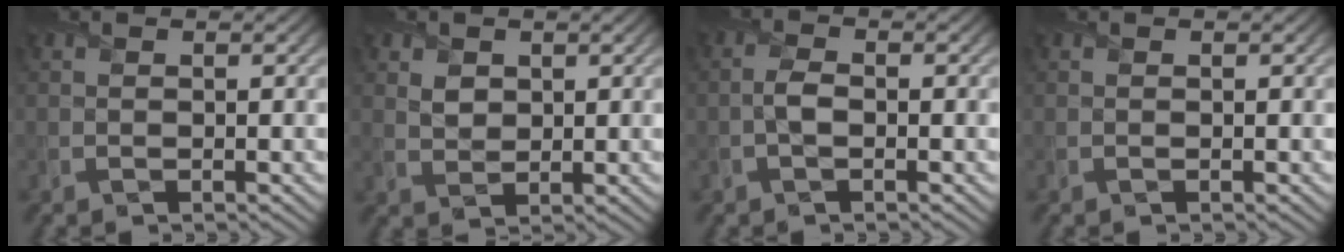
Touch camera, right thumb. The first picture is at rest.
{"total": 2.1, "force": [0.9, 1.7, 0.6], "torque": [-0.016, -0.005, 0.021]}
{"total": 1.7, "force": [-0.8, 0.9, 1.2], "torque": [-0.024, 0.001, -0.017]}
{"total": 0.0}